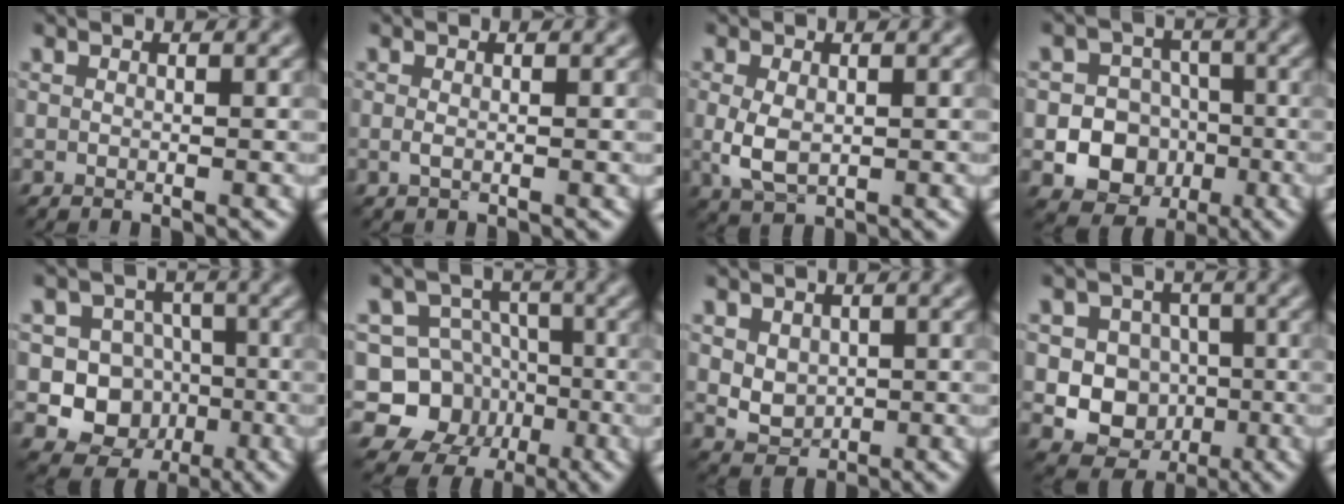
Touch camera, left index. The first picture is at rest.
{"total": 0.6, "force": [-0.1, 0.3, 0.5], "torque": [-0.017, -0.001, -0.004]}
{"total": 3.1, "force": [-0.2, 1.9, 2.4], "torque": [-0.062, -0.002, 0.000]}
{"total": 11.6, "force": [-3.6, 10.4, 3.6], "torque": [-0.043, -0.019, -0.074]}
{"total": 8.5, "force": [-1.9, 7.8, 2.8], "torque": [-0.036, 0.011, -0.054]}
{"total": 8.4, "force": [-2.7, 7.5, 2.7], "torque": [-0.036, 0.017, -0.075]}
{"total": 2.8, "force": [0.3, 2.2, 1.7], "torque": [-0.037, -0.003, 0.014]}
{"total": 7.9, "force": [-0.9, 7.3, 2.9], "torque": [-0.044, 0.017, -0.043]}